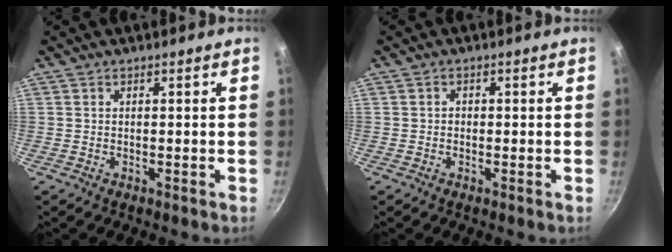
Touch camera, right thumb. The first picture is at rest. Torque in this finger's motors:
{"motor_torque": [0.37, -0.28, -0.02, -0.15, 0.00]}